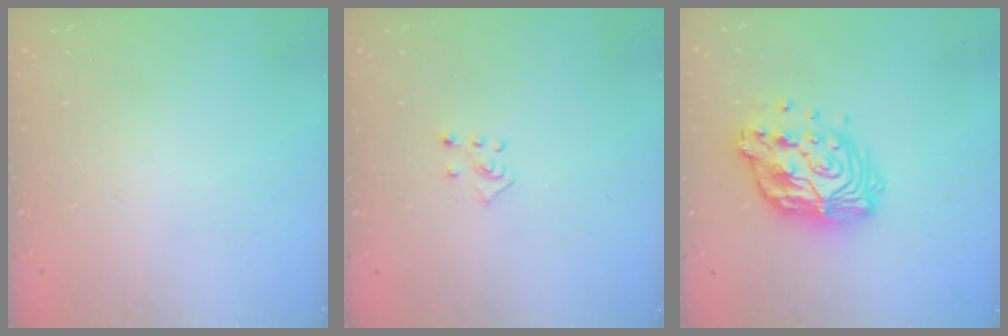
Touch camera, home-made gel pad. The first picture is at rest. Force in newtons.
{"total": 2.3, "press": 2.3, "slide": 0.5}
{"total": 15.5, "press": 15.5, "slide": 1.3}